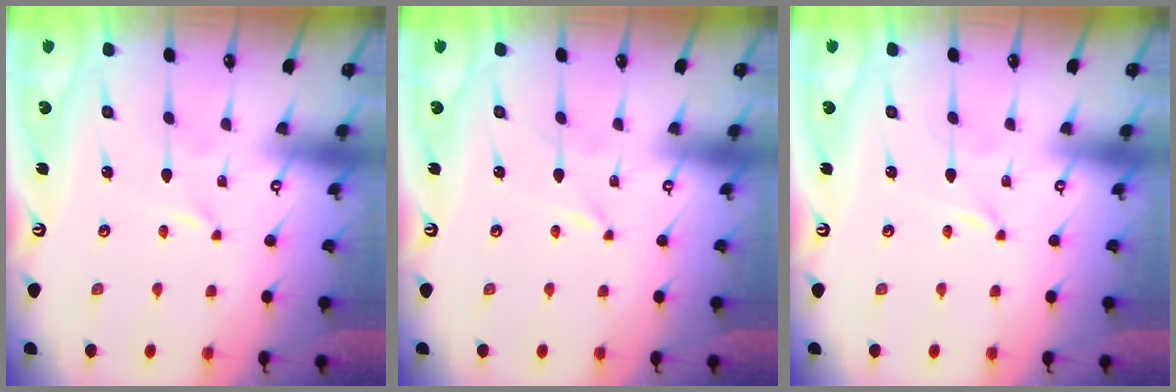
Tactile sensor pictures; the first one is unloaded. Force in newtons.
{"total": 0.0}
{"total": 0.0}